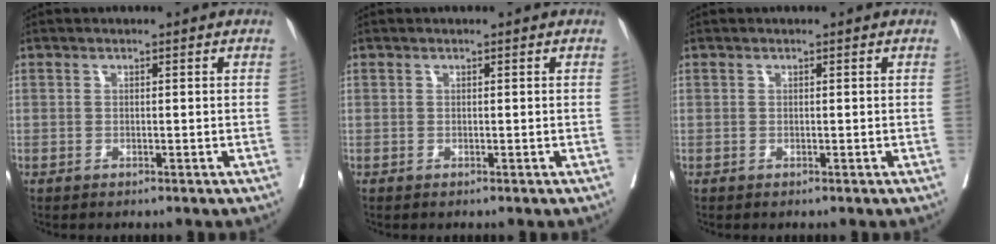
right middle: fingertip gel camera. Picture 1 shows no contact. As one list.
[{"total": 0.0}, {"total": 0.0}]